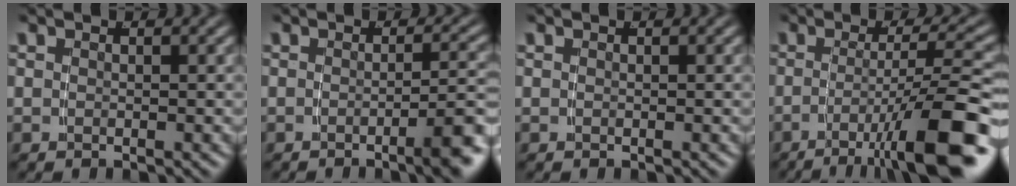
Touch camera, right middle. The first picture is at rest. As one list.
[{"total": 3.7, "force": [-1.9, 0.2, 3.2], "torque": [-0.031, 0.008, -0.036]}, {"total": 0.0}, {"total": 10.1, "force": [-5.9, 1.6, 8.0], "torque": [-0.111, -0.017, -0.076]}]